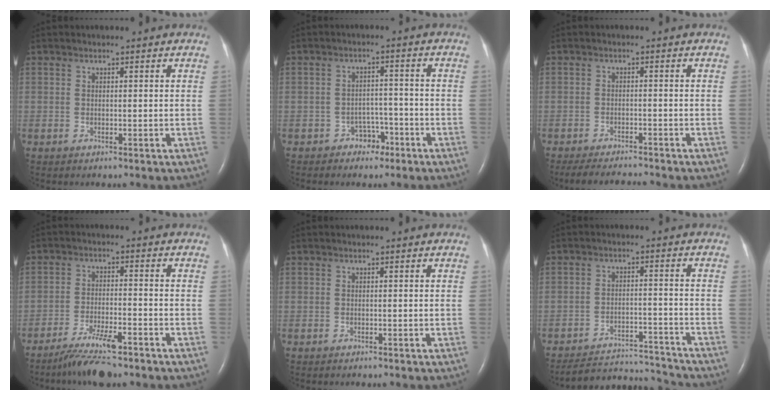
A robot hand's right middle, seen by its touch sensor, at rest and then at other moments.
{"total": 3.3, "force": [-2.2, 2.3, 0.7], "torque": [-0.004, 0.012, -0.031]}
{"total": 6.6, "force": [-6.3, 0.5, 1.9], "torque": [-0.031, -0.009, -0.098]}
{"total": 6.9, "force": [-5.5, 0.8, 4.2], "torque": [-0.085, -0.017, -0.098]}
{"total": 0.9, "force": [-0.9, 0.2, 0.3], "torque": [-0.006, -0.002, -0.009]}
{"total": 10.2, "force": [-10.2, -0.2, -0.4], "torque": [-0.001, 0.011, -0.158]}